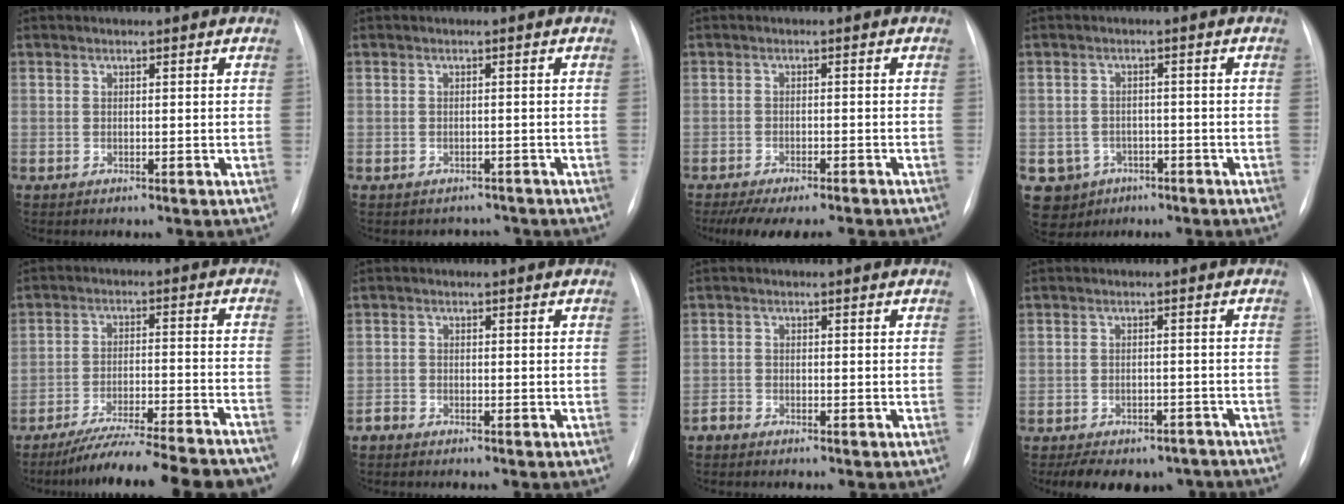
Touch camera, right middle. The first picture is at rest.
{"total": 2.3, "force": [-2.0, 1.1, -0.5], "torque": [0.004, 0.009, -0.026]}
{"total": 12.4, "force": [-10.6, 2.8, 5.7], "torque": [-0.090, -0.004, -0.139]}
{"total": 5.9, "force": [-2.9, 5.1, 0.7], "torque": [-0.012, 0.009, -0.037]}
{"total": 21.0, "force": [-18.8, 1.6, 9.3], "torque": [-0.108, -0.011, -0.268]}
{"total": 1.3, "force": [-1.2, 0.5, 0.1], "torque": [-0.005, 0.001, -0.025]}
{"total": 1.4, "force": [-1.3, 0.4, 0.1], "torque": [-0.004, 0.000, -0.025]}
{"total": 13.1, "force": [-10.4, 6.5, 4.7], "torque": [-0.078, 0.012, -0.124]}